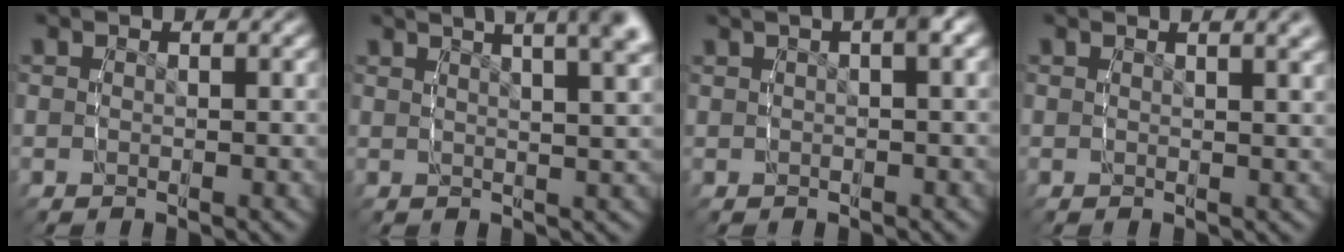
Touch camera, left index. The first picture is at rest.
{"total": 11.0, "force": [6.4, 5.4, 7.2], "torque": [-0.089, 0.019, 0.087]}
{"total": 6.5, "force": [3.2, 3.2, 4.8], "torque": [-0.049, 0.036, 0.029]}
{"total": 3.5, "force": [2.2, 1.1, 2.5], "torque": [-0.028, 0.010, 0.029]}